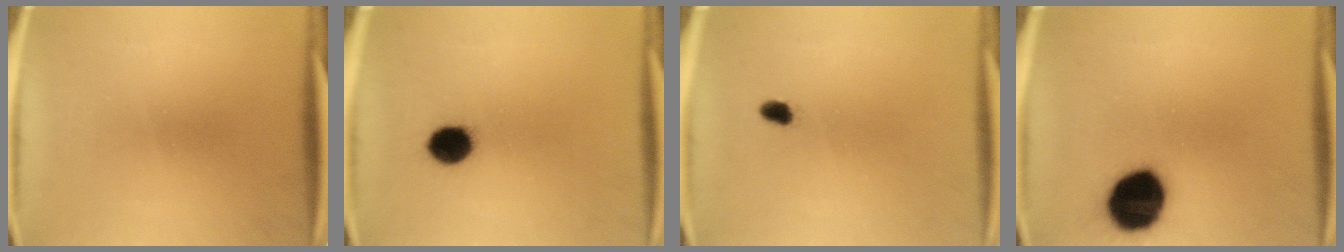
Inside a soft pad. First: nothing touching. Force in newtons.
{"total": 6.5}
{"total": 1.8}
{"total": 16.4}